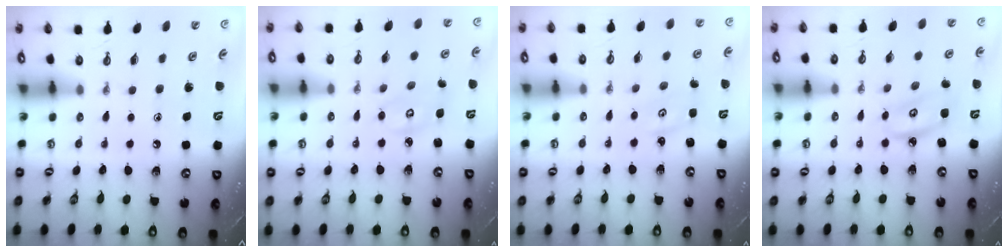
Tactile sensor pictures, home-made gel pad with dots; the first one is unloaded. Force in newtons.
{"total": 4.1, "press": 4.1, "slide": 0.3}
{"total": 1.3, "press": 1.3, "slide": 0.2}
{"total": 5.4, "press": 5.4, "slide": 0.4}